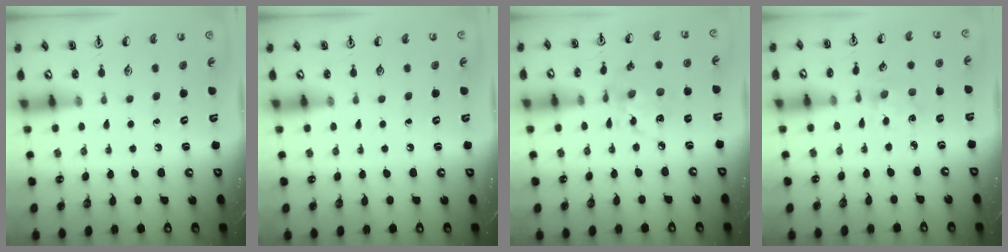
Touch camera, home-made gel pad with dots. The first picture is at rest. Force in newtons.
{"total": 0.0}
{"total": 10.0, "press": 10.0, "slide": 0.5}
{"total": 1.0, "press": 1.0, "slide": 0.2}